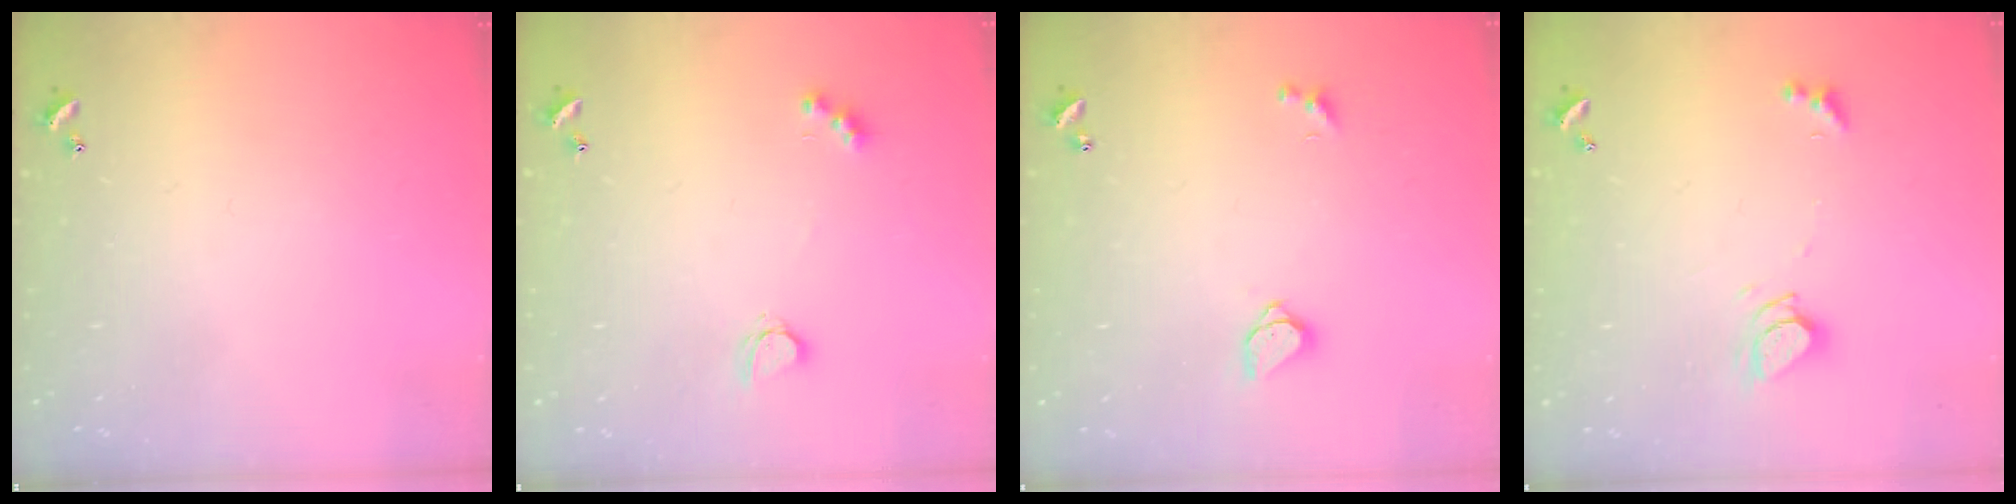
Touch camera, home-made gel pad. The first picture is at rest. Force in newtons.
{"total": 2.7, "press": 2.7, "slide": 0.5}
{"total": 1.6, "press": 1.5, "slide": 0.4}
{"total": 5.1, "press": 5.1, "slide": 0.7}